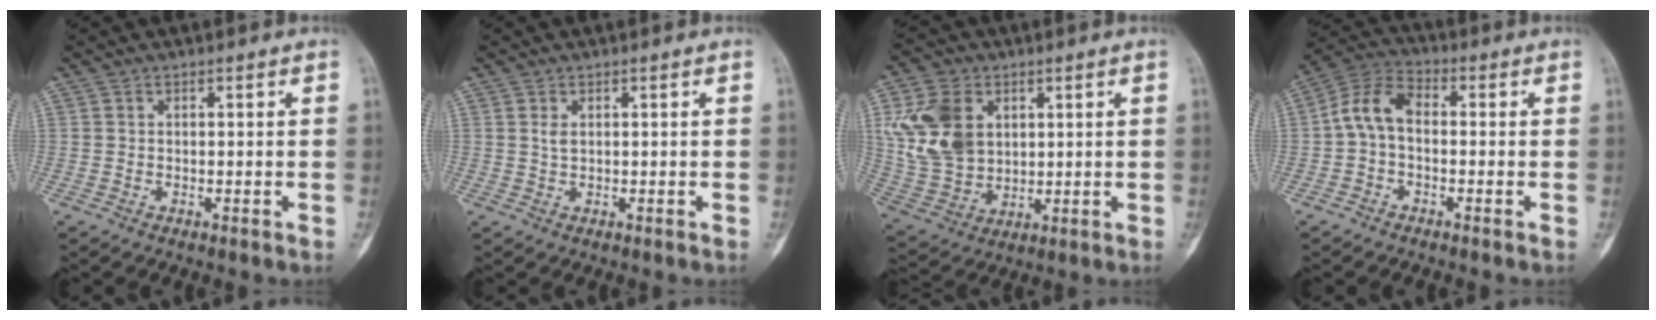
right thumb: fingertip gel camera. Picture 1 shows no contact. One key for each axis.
{"total": 1.2, "fx": 0.5, "fy": 0.7, "fz": 0.9, "tx": -0.014, "ty": 0.002, "tz": 0.012}
{"total": 14.4, "fx": 4.1, "fy": 10.6, "fz": 8.8, "tx": -0.156, "ty": -0.007, "tz": 0.090}
{"total": 7.6, "fx": -0.5, "fy": 4.8, "fz": 5.9, "tx": -0.110, "ty": 0.027, "tz": -0.024}